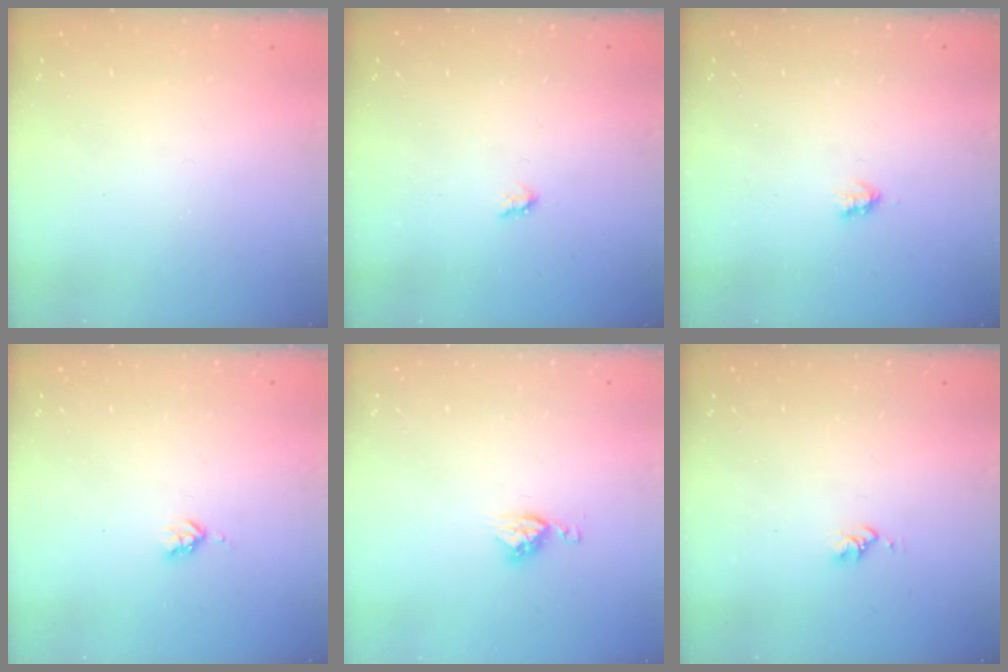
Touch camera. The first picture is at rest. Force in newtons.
{"total": 1.9, "press": 1.9, "slide": 0.3}
{"total": 1.7, "press": 1.7, "slide": 0.3}
{"total": 2.7, "press": 2.6, "slide": 0.5}
{"total": 5.3, "press": 5.3, "slide": 0.1}
{"total": 2.6, "press": 2.6, "slide": 0.4}